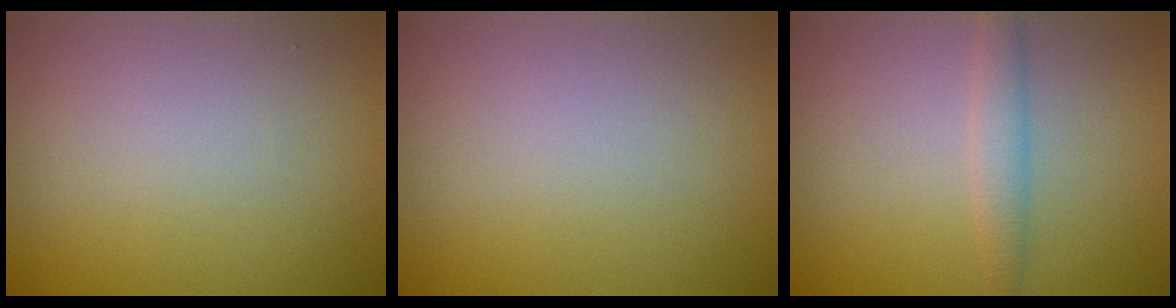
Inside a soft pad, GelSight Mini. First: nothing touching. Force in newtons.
{"total": 0.0}
{"total": 1.8, "press": 1.8, "slide": 0.0}